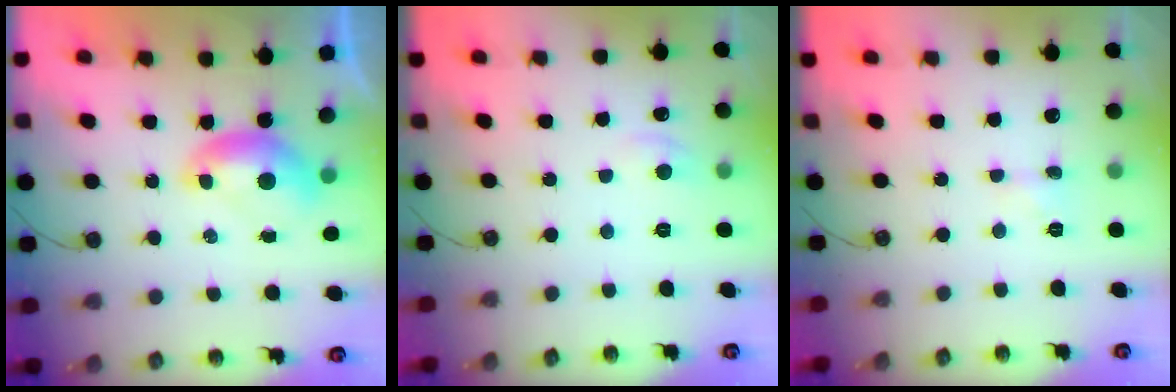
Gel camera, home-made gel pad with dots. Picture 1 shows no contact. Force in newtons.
{"total": 0.8, "press": 0.3, "slide": 0.8}
{"total": 1.3, "press": 1.2, "slide": 0.4}